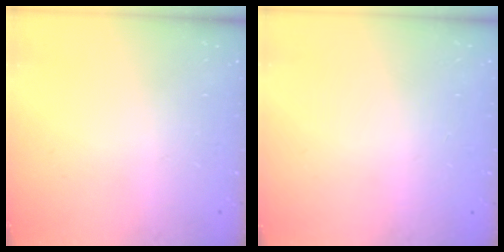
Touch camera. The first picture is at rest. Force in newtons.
{"total": 0.0}